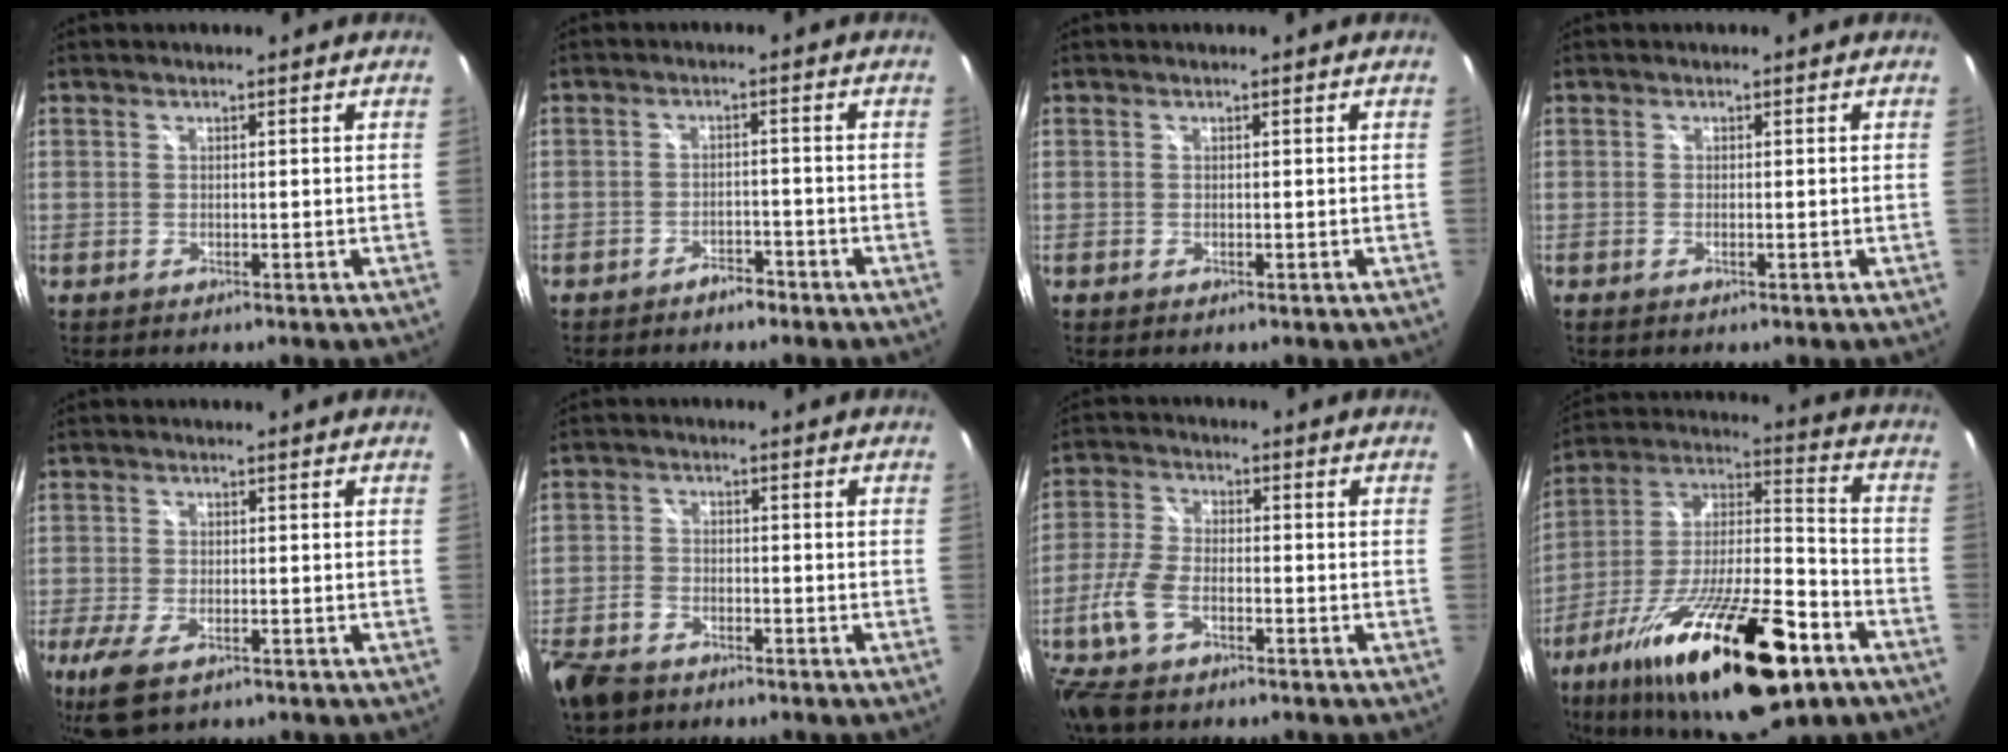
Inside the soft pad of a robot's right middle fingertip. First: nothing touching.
{"total": 3.0, "force": [-2.5, 1.4, 0.8], "torque": [-0.019, 0.008, -0.033]}
{"total": 0.0}
{"total": 0.8, "force": [-0.4, 0.0, 0.7], "torque": [-0.012, 0.000, -0.008]}
{"total": 7.0, "force": [-3.9, 3.1, 4.9], "torque": [-0.117, -0.026, -0.072]}
{"total": 8.1, "force": [-5.6, 4.8, 3.4], "torque": [-0.101, 0.000, -0.105]}
{"total": 9.9, "force": [-5.8, 4.7, 6.4], "torque": [-0.153, -0.007, -0.117]}
{"total": 30.5, "force": [-16.6, 9.3, 23.9], "torque": [-0.417, -0.036, -0.272]}